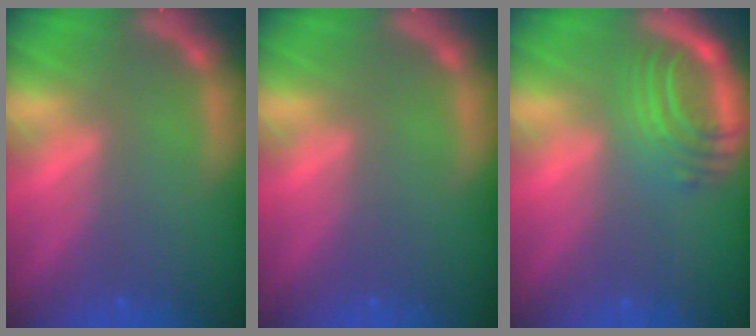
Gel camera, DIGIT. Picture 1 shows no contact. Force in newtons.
{"total": 0.0}
{"total": 6.1}